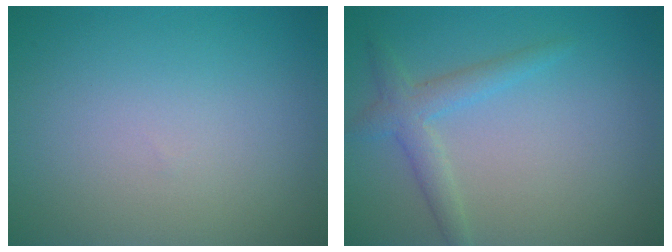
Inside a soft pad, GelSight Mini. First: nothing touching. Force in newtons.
{"total": 2.4, "press": 2.4, "slide": 0.1}